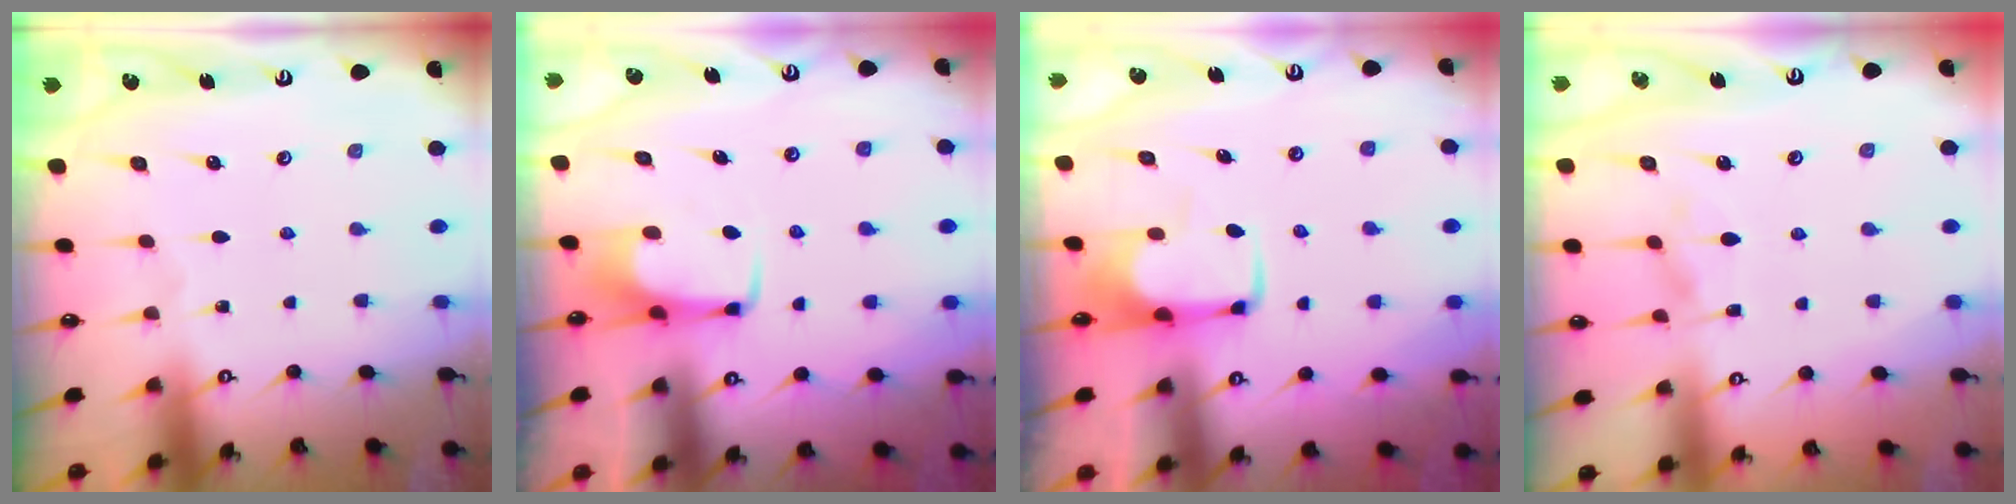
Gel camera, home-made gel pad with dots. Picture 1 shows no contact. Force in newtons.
{"total": 3.3, "press": 3.3, "slide": 0.4}
{"total": 2.0, "press": 1.9, "slide": 0.4}
{"total": 1.6, "press": 1.3, "slide": 0.9}